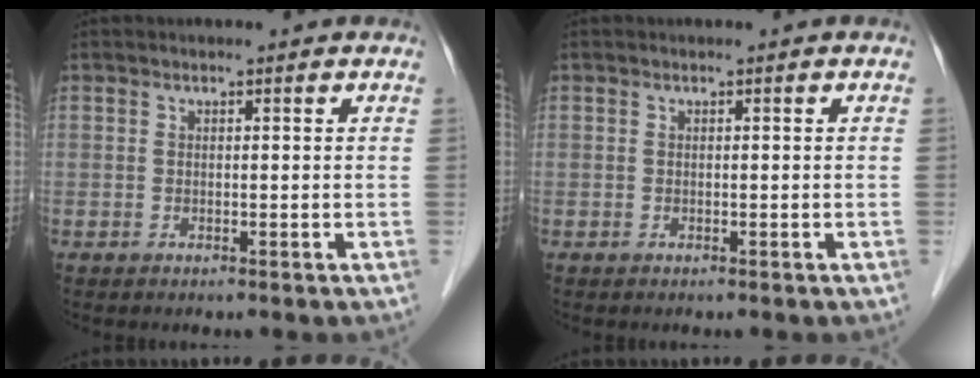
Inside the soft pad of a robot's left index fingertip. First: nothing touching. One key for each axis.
{"total": 0.0}